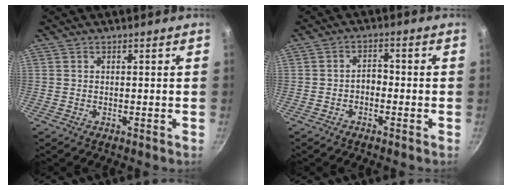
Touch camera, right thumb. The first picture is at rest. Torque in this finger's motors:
{"motor_torque": [0.01, 0.11, 0.74, -0.32, -0.03]}